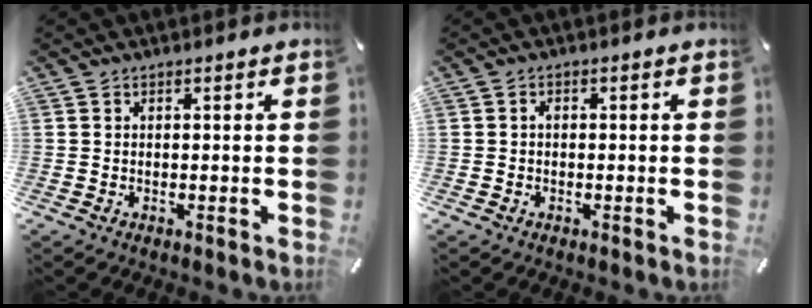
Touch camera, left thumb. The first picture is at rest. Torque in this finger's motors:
{"motor_torque": [-0.11, 0.03, 0.09, 0.04, 0.02]}